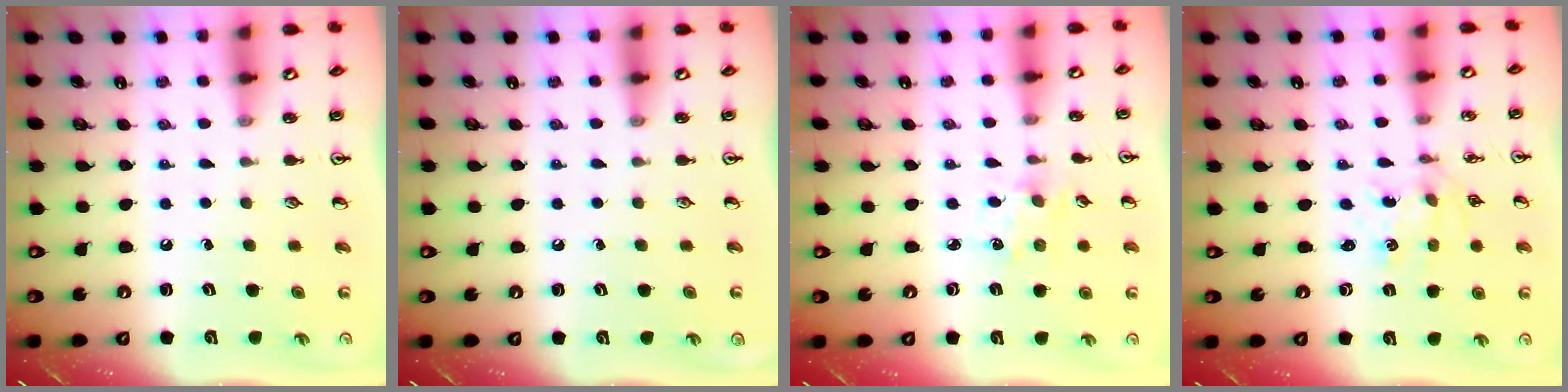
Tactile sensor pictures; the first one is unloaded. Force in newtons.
{"total": 0.0}
{"total": 1.4, "press": 1.3, "slide": 0.2}
{"total": 1.2, "press": 1.2, "slide": 0.2}